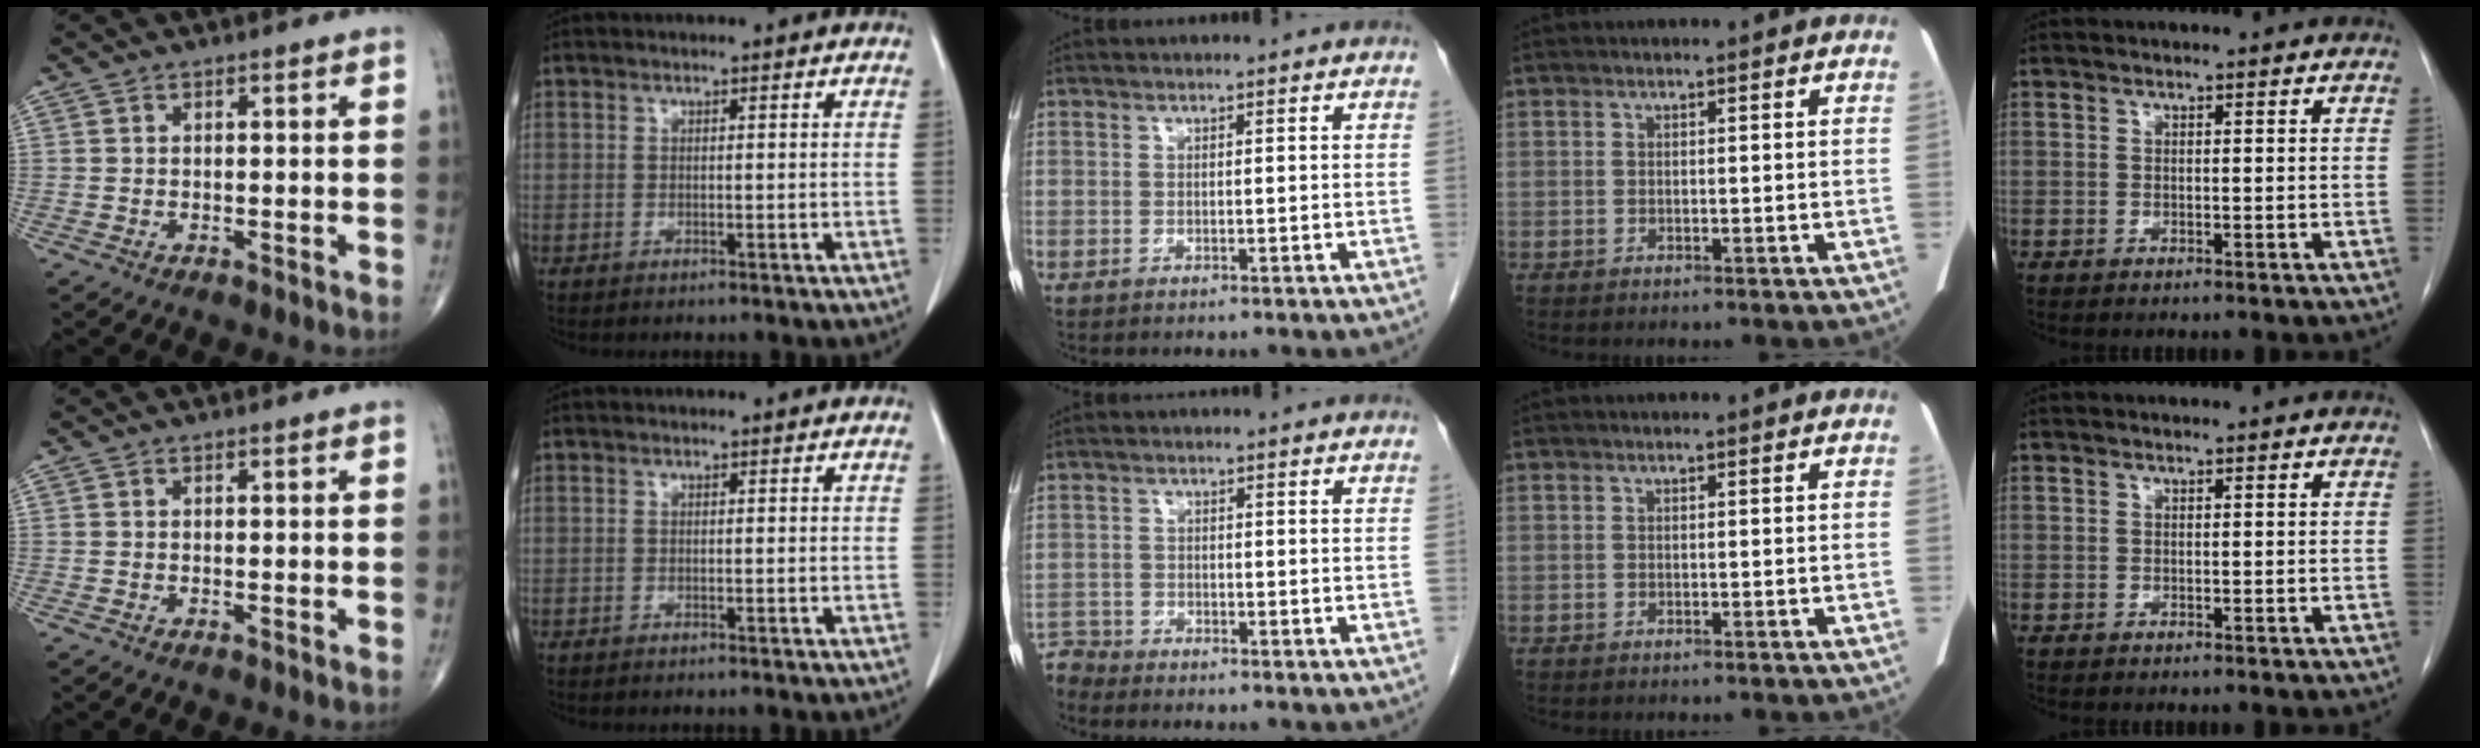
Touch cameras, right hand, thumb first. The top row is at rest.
{"middle": {"total": 2.5, "force": [-2.3, -0.2, -0.9], "torque": [0.025, -0.013, -0.044]}}